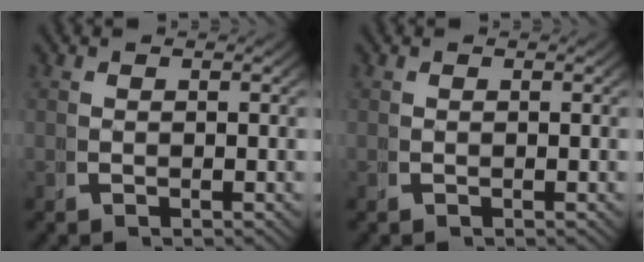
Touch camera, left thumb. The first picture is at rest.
{"total": 0.0}